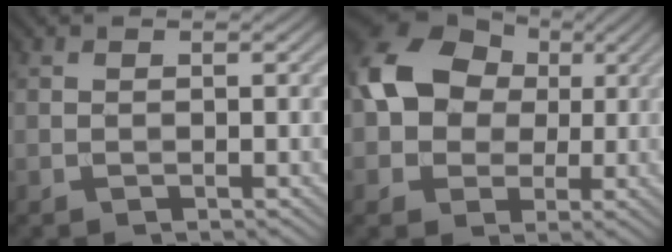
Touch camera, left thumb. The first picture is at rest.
{"total": 11.7, "force": [1.6, 9.4, 6.9], "torque": [-0.146, 0.012, 0.013]}